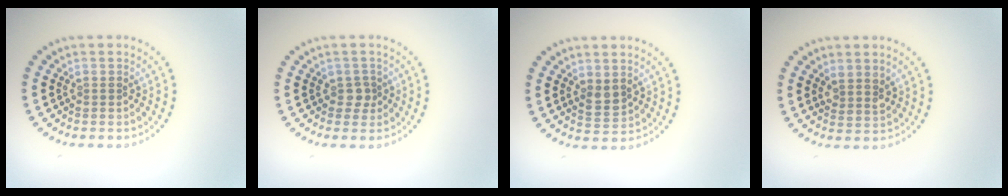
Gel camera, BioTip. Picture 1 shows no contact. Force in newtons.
{"total": 1.3, "press": 1.1, "slide": 0.8}
{"total": 1.7, "press": 1.6, "slide": 0.6}
{"total": 1.8, "press": 1.5, "slide": 0.9}